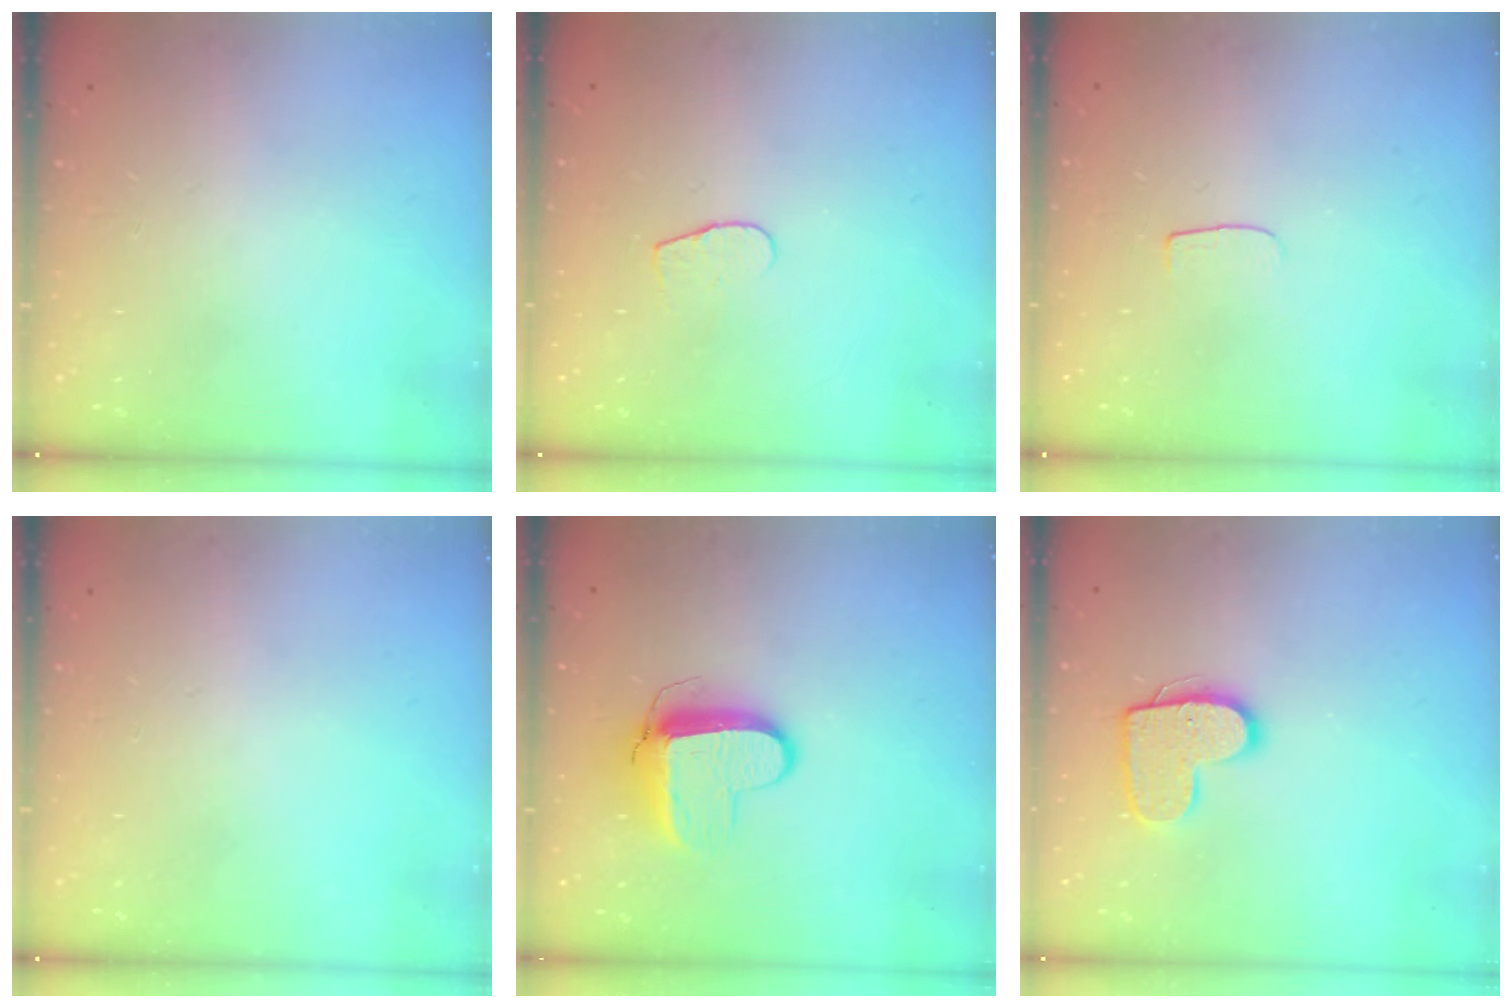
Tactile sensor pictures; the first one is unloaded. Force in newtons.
{"total": 4.6, "press": 4.6, "slide": 0.4}
{"total": 3.3, "press": 3.3, "slide": 0.3}
{"total": 0.0}
{"total": 8.9, "press": 8.8, "slide": 1.0}
{"total": 11.8, "press": 11.8, "slide": 0.6}